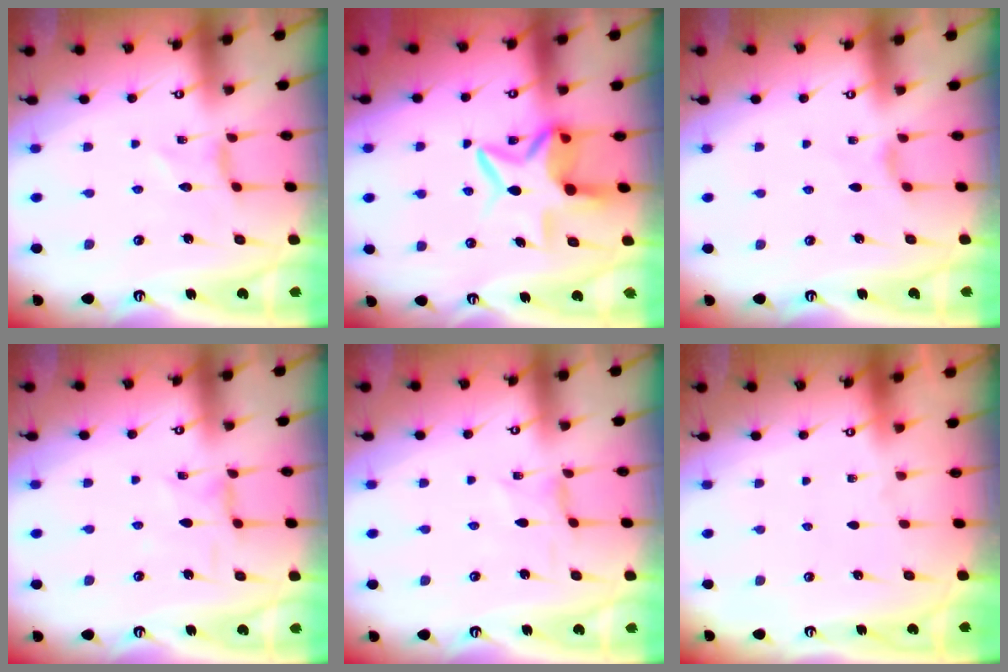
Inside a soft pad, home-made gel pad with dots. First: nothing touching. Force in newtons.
{"total": 8.2, "press": 8.1, "slide": 0.9}
{"total": 2.7, "press": 2.6, "slide": 0.6}
{"total": 2.2, "press": 2.2, "slide": 0.3}
{"total": 0.0}
{"total": 0.0}